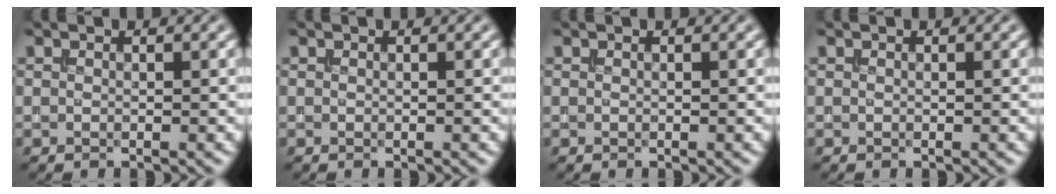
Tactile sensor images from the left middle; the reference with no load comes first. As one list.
[{"total": 0.0}, {"total": 0.0}, {"total": 0.0}]